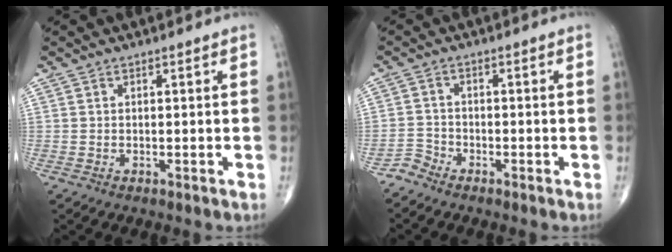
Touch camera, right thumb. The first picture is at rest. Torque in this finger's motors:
{"motor_torque": [0.20, -0.56, -0.28, -0.31, -0.03]}